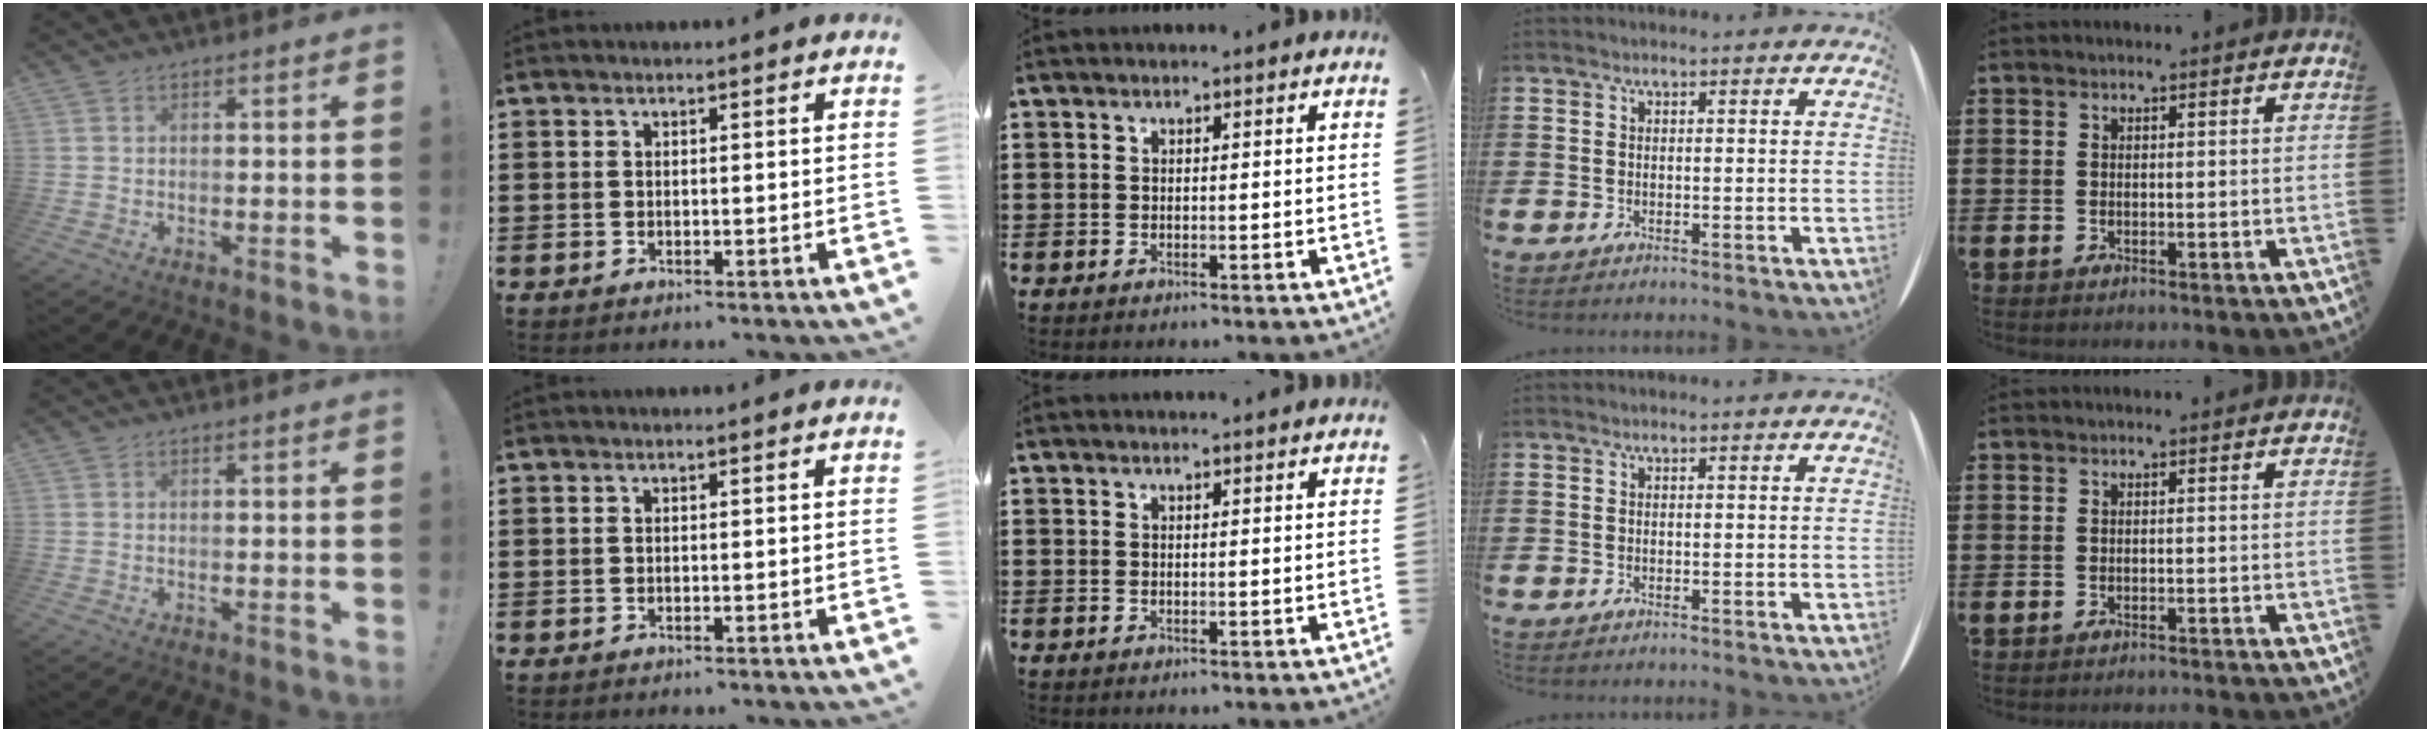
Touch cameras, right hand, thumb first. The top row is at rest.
{"middle": {"total": 0.7, "force": [0.7, 0.0, 0.1], "torque": [0.005, -0.005, 0.012]}}